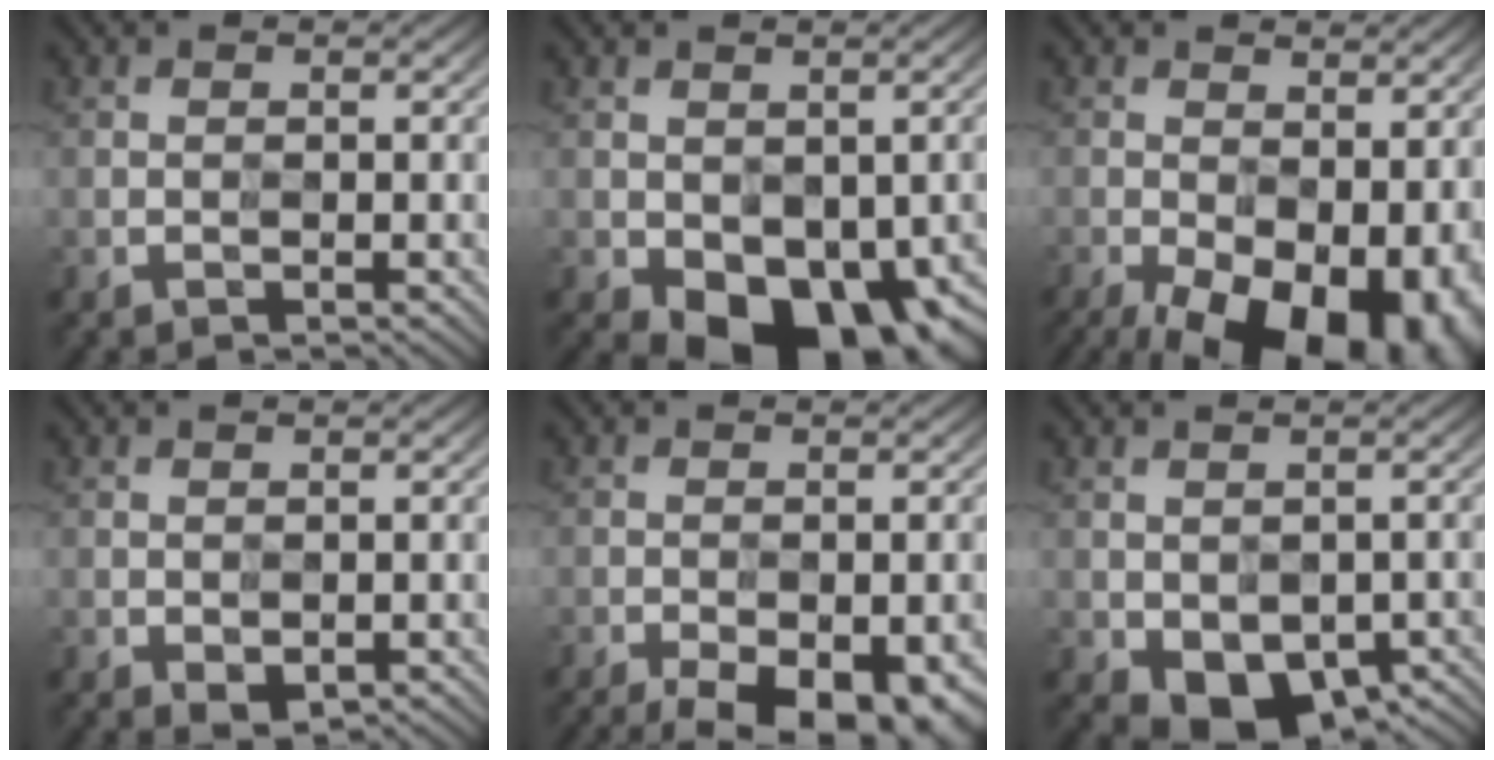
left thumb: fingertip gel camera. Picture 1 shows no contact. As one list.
[{"total": 8.6, "force": [-3.8, 5.0, 5.9], "torque": [-0.097, -0.013, -0.055]}, {"total": 17.4, "force": [-7.8, 9.5, 12.4], "torque": [-0.190, -0.031, -0.085]}, {"total": 1.3, "force": [-0.7, 0.9, 0.8], "torque": [-0.016, -0.003, -0.010]}, {"total": 9.9, "force": [-6.7, 3.6, 6.4], "torque": [-0.101, -0.020, -0.100]}, {"total": 4.3, "force": [-1.9, 2.9, 2.6], "torque": [-0.054, -0.010, -0.029]}]